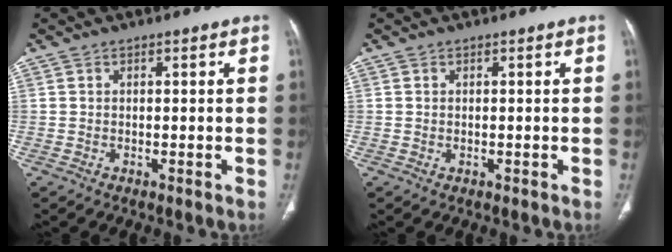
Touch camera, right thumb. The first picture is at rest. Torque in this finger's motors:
{"motor_torque": [-0.58, 0.21, -0.16, 0.24, -0.05]}